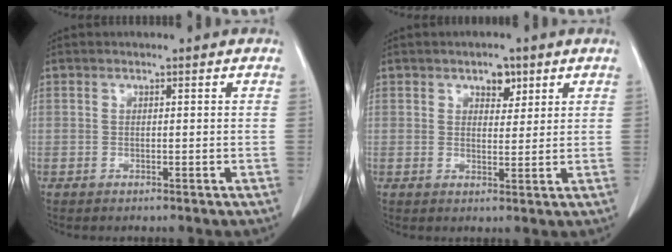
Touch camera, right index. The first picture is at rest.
{"total": 3.2, "force": [1.9, 1.8, 1.8], "torque": [-0.023, 0.003, 0.030]}